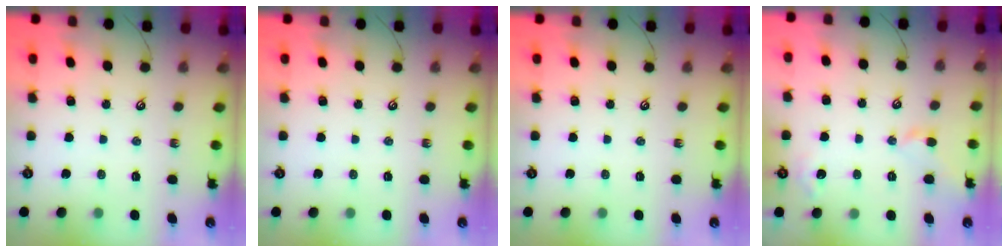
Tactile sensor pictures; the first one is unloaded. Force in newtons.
{"total": 0.0}
{"total": 0.0}
{"total": 1.2, "press": 1.2, "slide": 0.2}